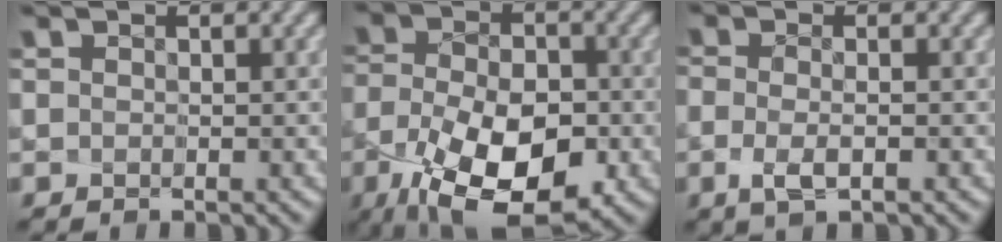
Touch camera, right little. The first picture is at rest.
{"total": 11.3, "force": [-6.1, 5.2, 8.0], "torque": [-0.150, -0.053, -0.085]}
{"total": 2.0, "force": [-1.7, -0.4, 1.0], "torque": [-0.024, -0.022, -0.019]}